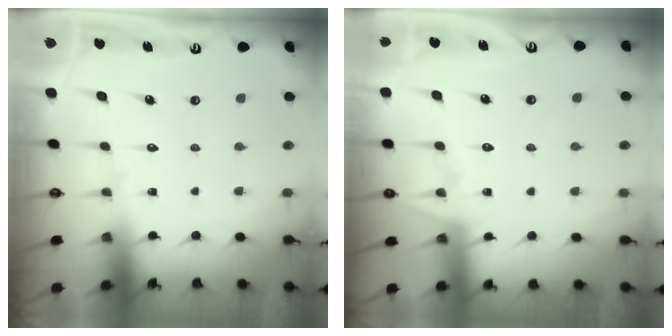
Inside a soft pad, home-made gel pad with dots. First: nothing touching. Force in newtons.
{"total": 5.7, "press": 5.7, "slide": 0.5}